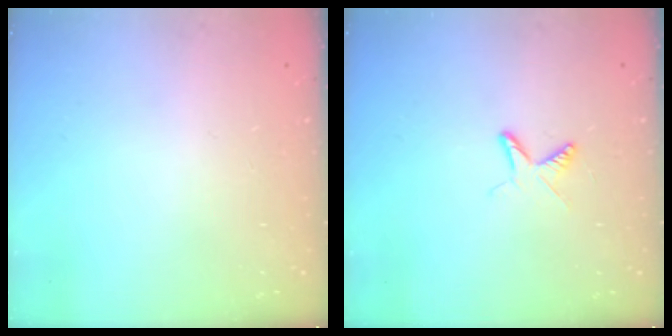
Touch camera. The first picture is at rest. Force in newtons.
{"total": 5.7, "press": 5.7, "slide": 0.6}